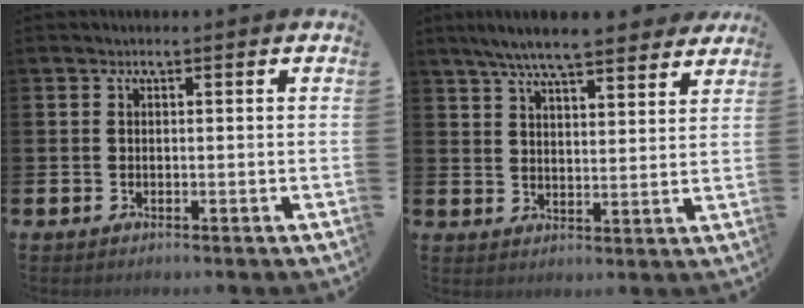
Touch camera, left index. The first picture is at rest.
{"total": 7.4, "force": [6.9, 0.8, 2.5], "torque": [-0.057, -0.033, 0.121]}